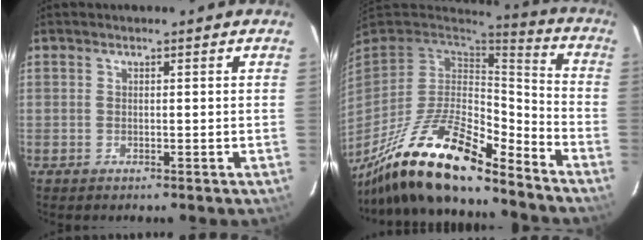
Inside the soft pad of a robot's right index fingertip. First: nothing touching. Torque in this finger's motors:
{"motor_torque": [1.03, -1.11, 1.05, 0.21]}